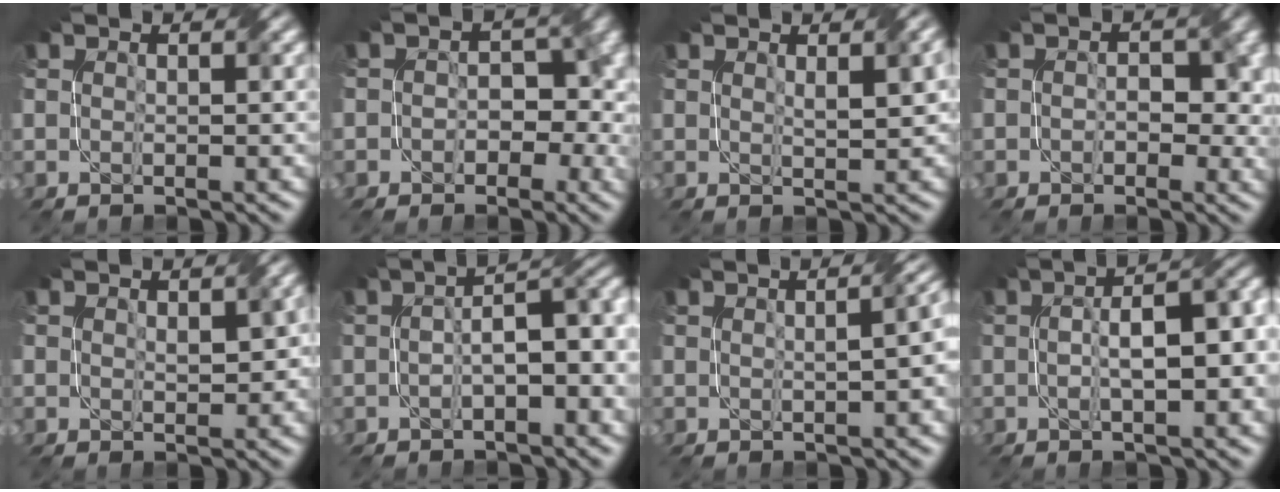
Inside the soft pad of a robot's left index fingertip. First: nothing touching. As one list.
[{"total": 4.8, "force": [-1.0, 3.8, 2.7], "torque": [-0.004, 0.000, -0.007]}, {"total": 2.3, "force": [1.0, 0.6, 2.0], "torque": [-0.022, 0.009, 0.024]}, {"total": 2.9, "force": [-0.1, 2.2, 1.9], "torque": [-0.009, 0.000, 0.005]}, {"total": 2.0, "force": [0.5, 1.2, 1.5], "torque": [-0.016, 0.003, 0.021]}, {"total": 5.4, "force": [-0.5, 2.1, 5.0], "torque": [-0.067, 0.016, -0.005]}, {"total": 6.2, "force": [0.7, 3.3, 5.2], "torque": [-0.020, 0.026, 0.010]}, {"total": 7.4, "force": [0.5, 2.6, 6.9], "torque": [-0.084, 0.017, 0.017]}]